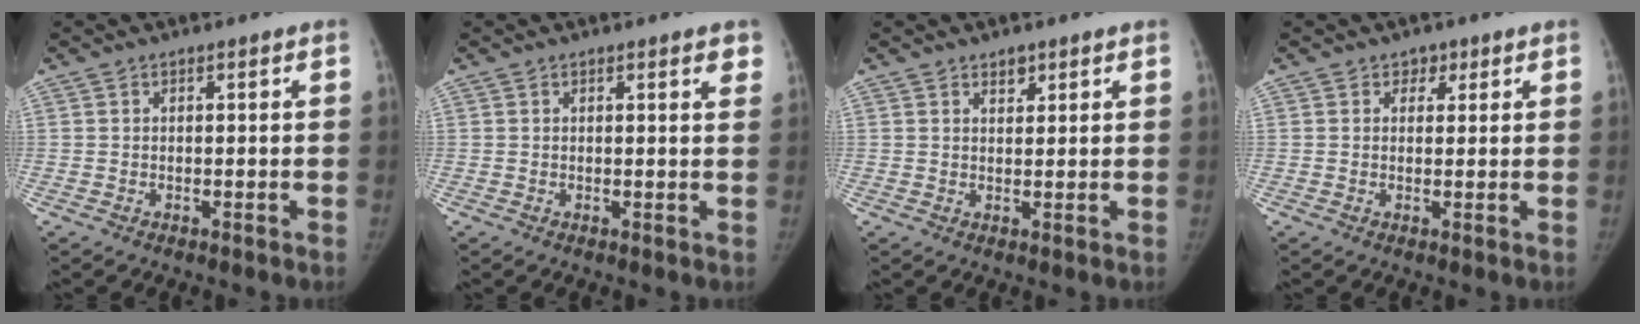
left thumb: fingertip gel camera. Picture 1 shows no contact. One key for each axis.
{"total": 2.0, "fx": 1.3, "fy": 0.6, "fz": 1.4, "tx": -0.010, "ty": -0.005, "tz": 0.013}
{"total": 1.9, "fx": 1.3, "fy": 1.1, "fz": 0.8, "tx": 0.001, "ty": -0.008, "tz": 0.019}
{"total": 2.0, "fx": 1.1, "fy": 1.6, "fz": 0.5, "tx": 0.014, "ty": -0.004, "tz": 0.009}